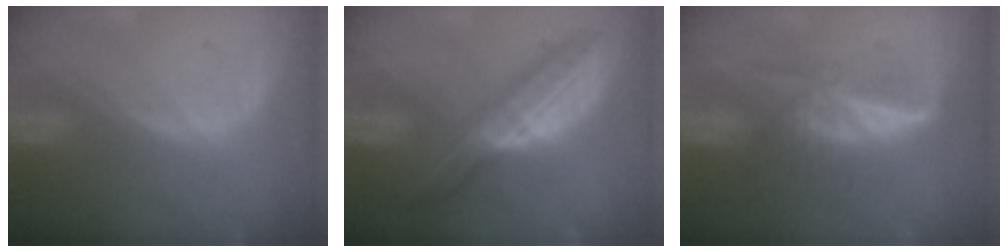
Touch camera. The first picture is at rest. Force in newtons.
{"total": 7.5, "press": 7.5, "slide": 0.4}
{"total": 5.9, "press": 5.4, "slide": 2.4}